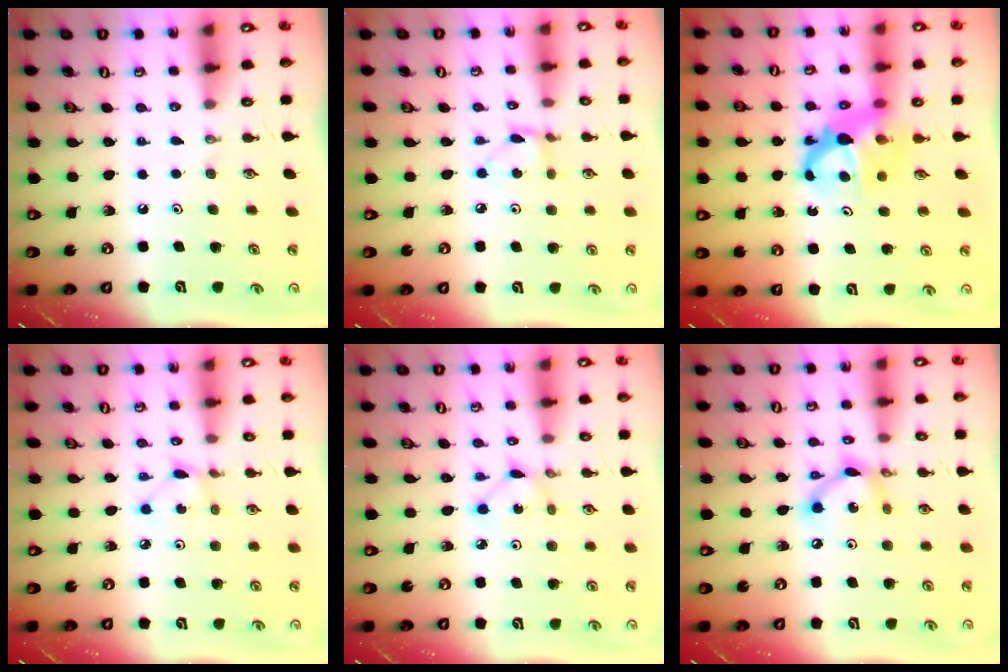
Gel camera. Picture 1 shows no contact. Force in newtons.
{"total": 3.9, "press": 3.8, "slide": 0.4}
{"total": 6.8, "press": 6.7, "slide": 0.4}
{"total": 2.5, "press": 2.4, "slide": 0.3}
{"total": 2.0, "press": 2.0, "slide": 0.2}
{"total": 8.9, "press": 8.9, "slide": 0.6}